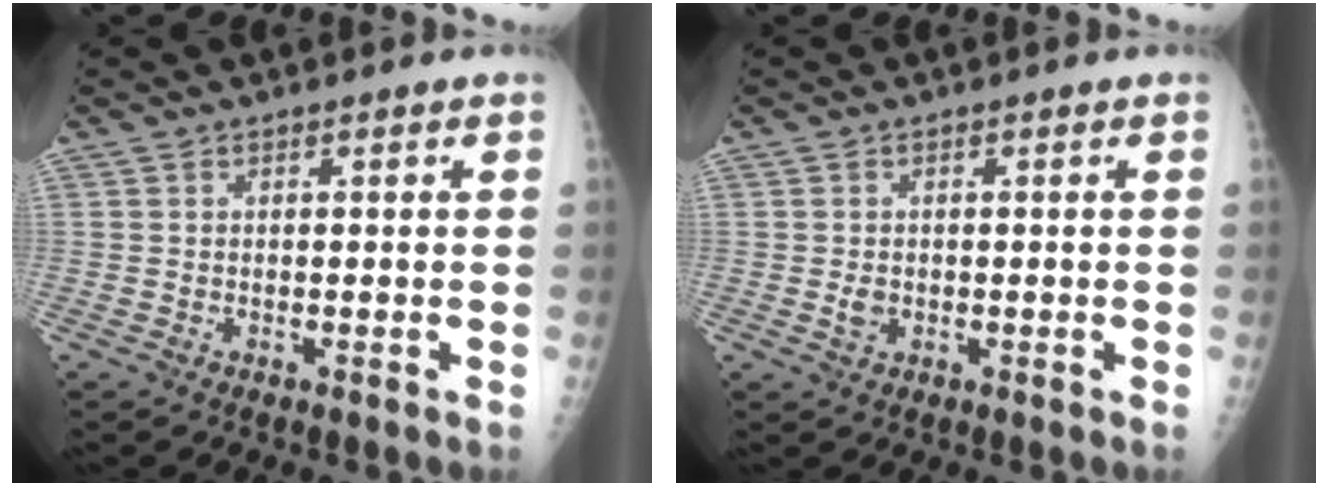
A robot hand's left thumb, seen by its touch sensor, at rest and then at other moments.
{"total": 1.8, "force": [-0.1, 1.3, 1.2], "torque": [-0.014, 0.000, 0.000]}